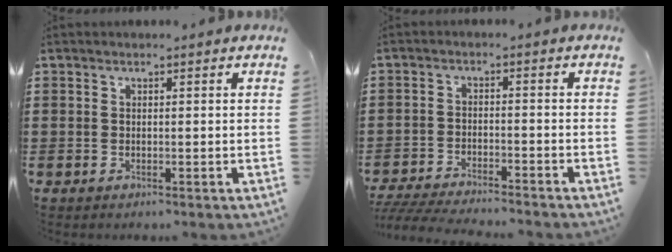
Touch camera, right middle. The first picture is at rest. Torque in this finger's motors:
{"motor_torque": [0.79, -0.17, 0.23, 0.06]}